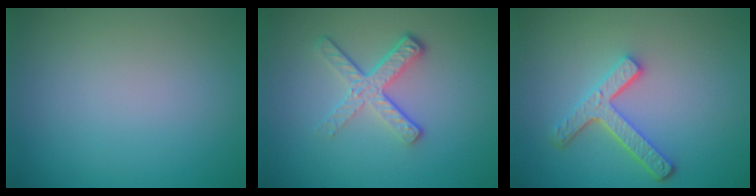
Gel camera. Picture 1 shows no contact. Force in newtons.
{"total": 4.1, "press": 2.7, "slide": 3.0}
{"total": 4.1, "press": 3.2, "slide": 2.5}